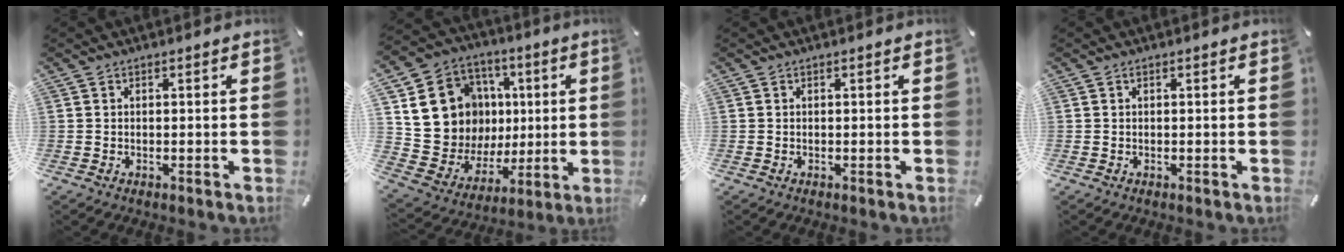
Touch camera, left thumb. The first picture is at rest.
{"total": 17.5, "force": [5.0, 15.8, 5.7], "torque": [-0.090, -0.031, 0.128]}
{"total": 0.0}
{"total": 0.0}